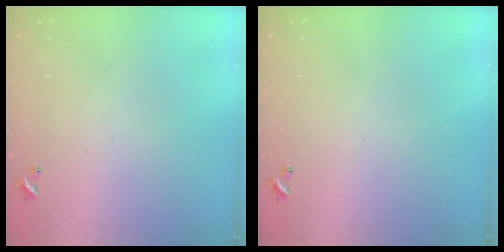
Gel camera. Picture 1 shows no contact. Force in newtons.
{"total": 0.0}